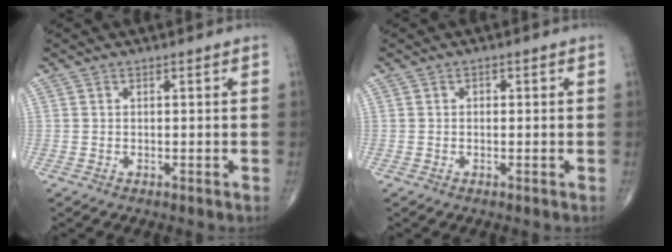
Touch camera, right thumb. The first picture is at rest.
{"total": 0.7, "force": [0.1, 0.5, 0.4], "torque": [-0.002, 0.001, -0.002]}